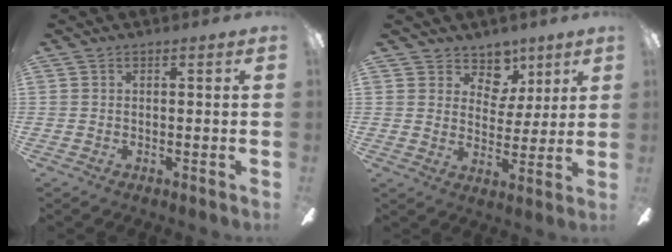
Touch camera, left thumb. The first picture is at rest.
{"total": 8.1, "force": [5.1, 5.9, 2.0], "torque": [-0.038, -0.035, 0.099]}